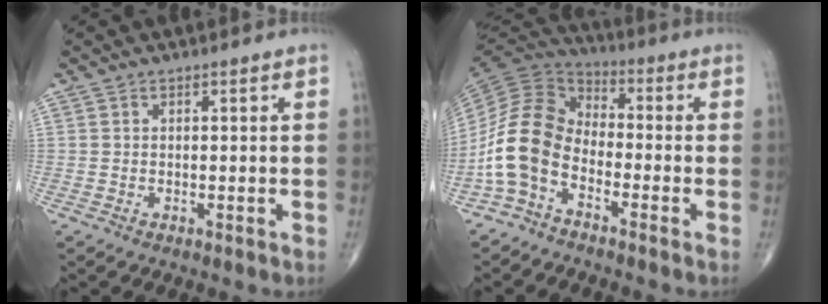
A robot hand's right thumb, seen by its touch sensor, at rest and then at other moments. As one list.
[{"total": 12.0, "force": [-4.7, 7.6, 8.1], "torque": [-0.161, 0.057, -0.109]}]